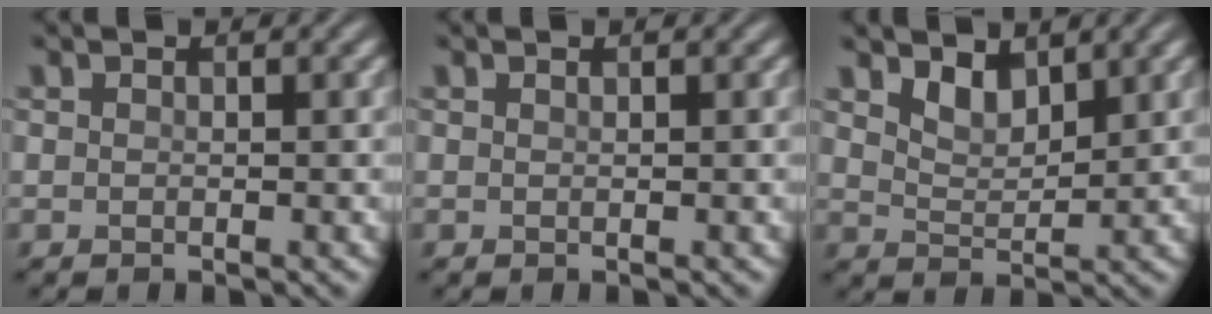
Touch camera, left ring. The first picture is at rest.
{"total": 0.0}
{"total": 2.4, "force": [1.9, 1.0, 1.1], "torque": [-0.026, -0.008, 0.036]}